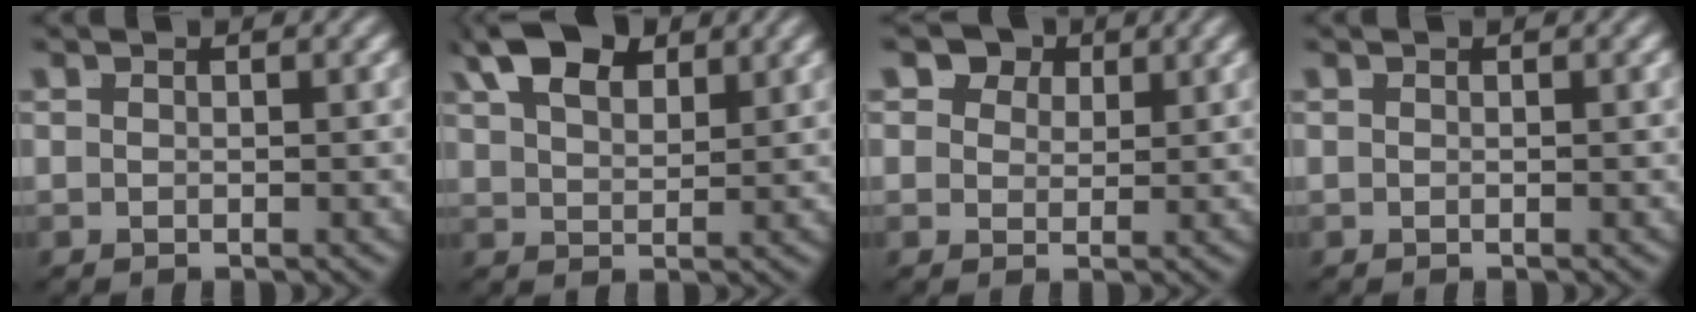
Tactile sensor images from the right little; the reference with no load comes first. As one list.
[{"total": 4.4, "force": [2.9, 1.9, 2.8], "torque": [-0.045, -0.003, 0.059]}, {"total": 5.9, "force": [2.5, 4.5, 2.8], "torque": [-0.050, -0.002, 0.039]}, {"total": 0.0}]